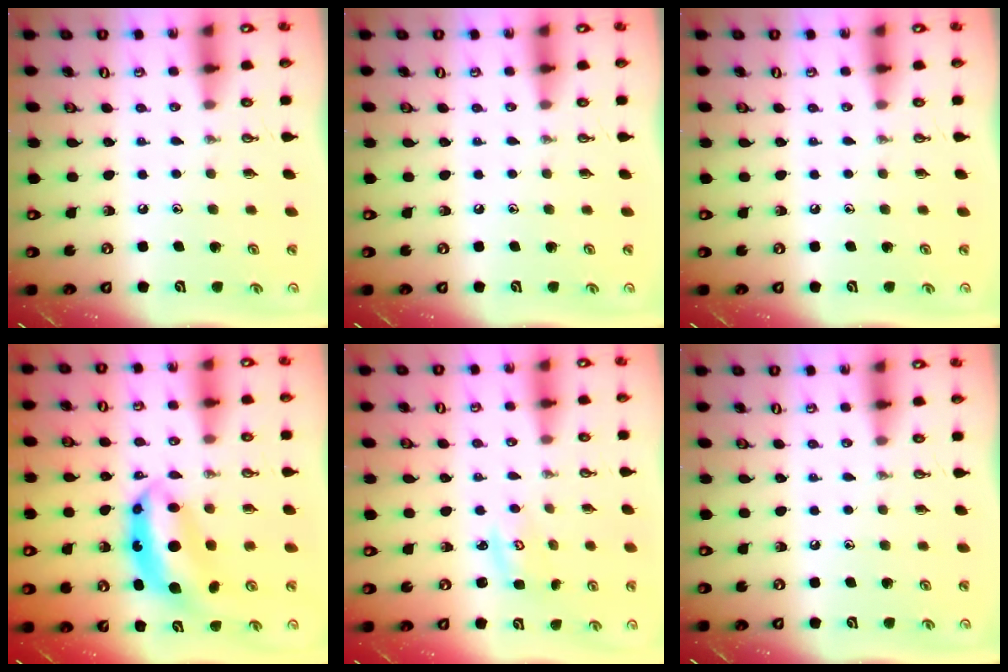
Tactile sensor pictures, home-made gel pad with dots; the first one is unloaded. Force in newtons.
{"total": 0.0}
{"total": 0.0}
{"total": 8.9, "press": 8.9, "slide": 0.7}
{"total": 2.6, "press": 2.5, "slide": 0.3}
{"total": 0.0}